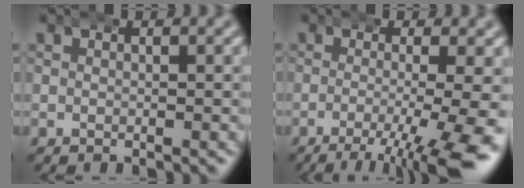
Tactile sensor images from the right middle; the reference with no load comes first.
{"total": 7.5, "force": [-3.7, 1.9, 6.2], "torque": [-0.089, -0.025, -0.046]}